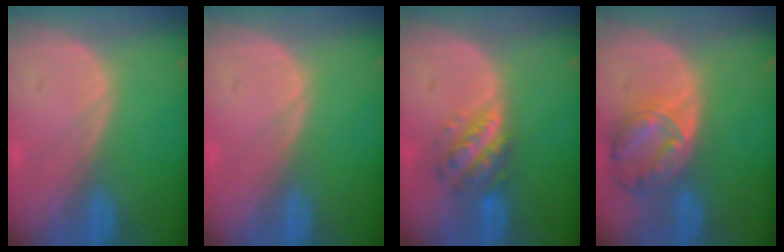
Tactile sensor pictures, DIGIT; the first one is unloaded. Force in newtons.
{"total": 0.0}
{"total": 5.8, "press": 5.3, "slide": 2.4}
{"total": 8.2, "press": 7.1, "slide": 4.1}